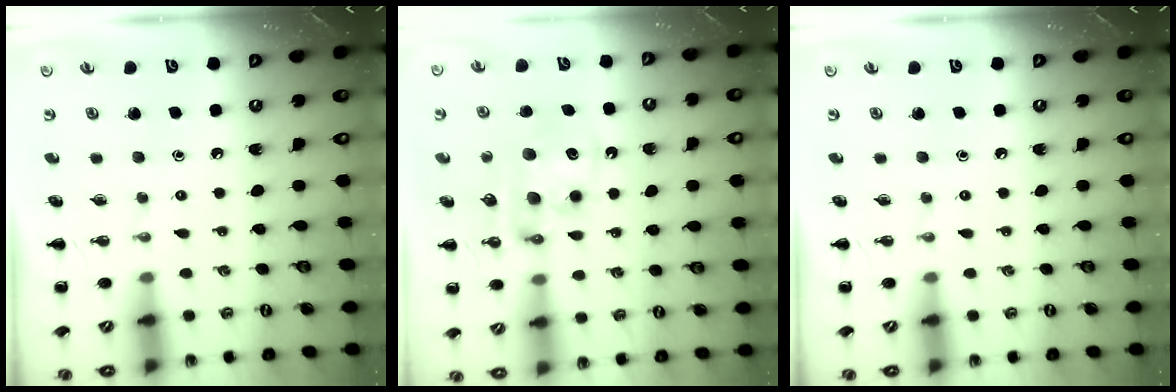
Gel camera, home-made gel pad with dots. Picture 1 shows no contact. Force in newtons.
{"total": 11.2, "press": 10.9, "slide": 2.9}
{"total": 0.0}